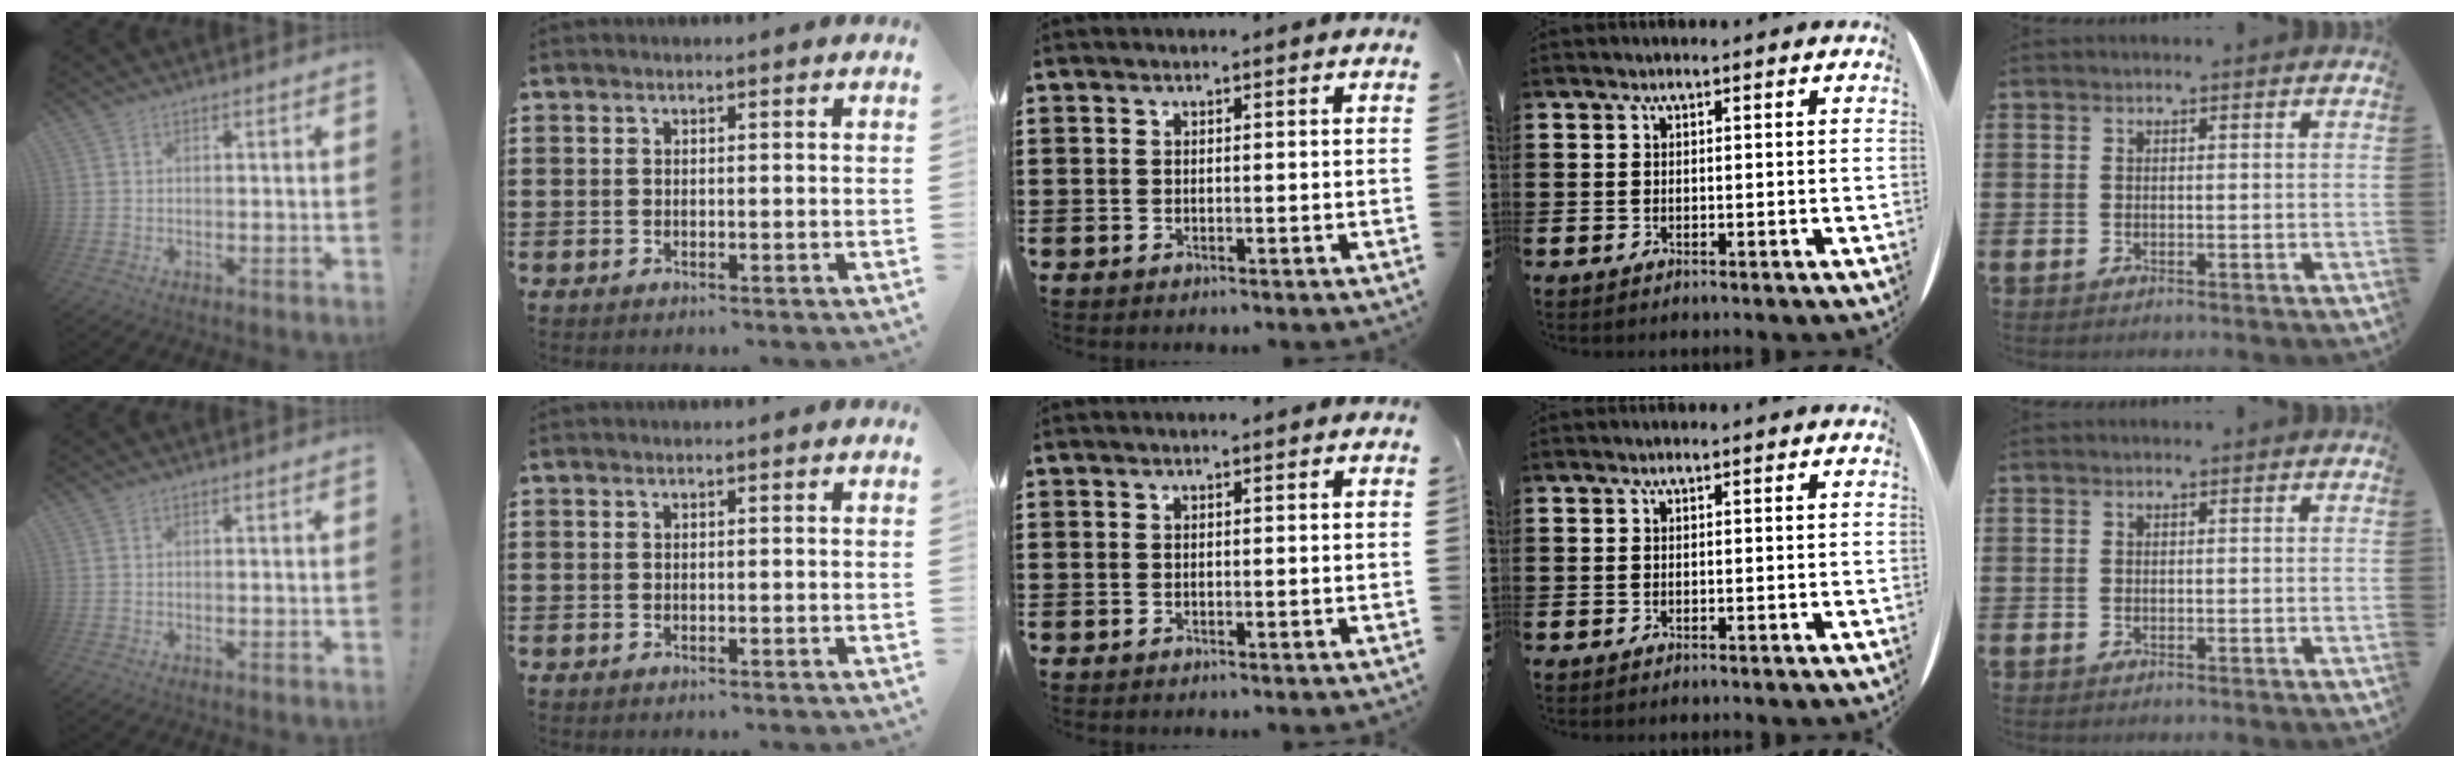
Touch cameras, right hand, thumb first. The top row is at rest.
{}